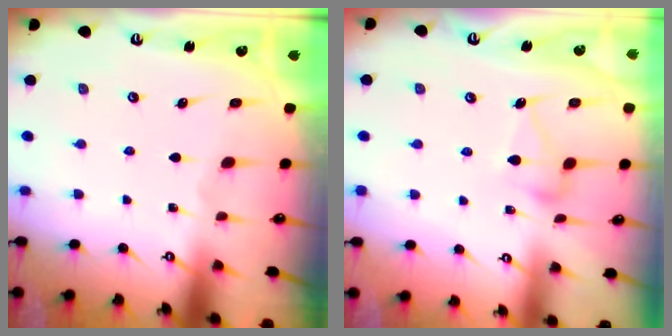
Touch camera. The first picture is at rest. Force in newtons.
{"total": 8.5, "press": 8.5, "slide": 0.4}